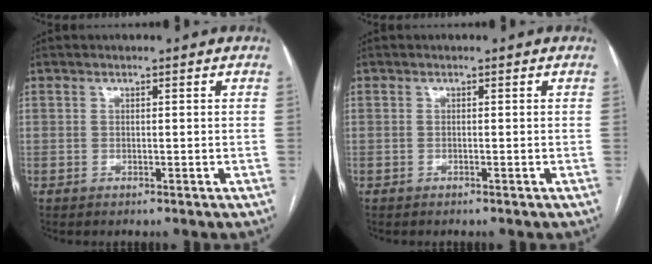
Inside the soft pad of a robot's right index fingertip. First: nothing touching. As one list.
[{"total": 0.0}]